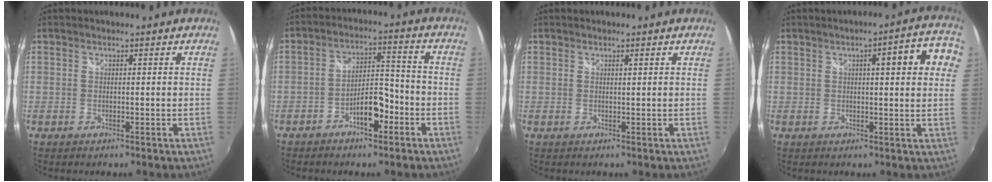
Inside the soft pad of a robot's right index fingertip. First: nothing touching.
{"total": 6.6, "force": [-3.8, 2.6, 4.7], "torque": [-0.082, 0.021, -0.054]}
{"total": 0.5, "force": [0.3, 0.0, 0.4], "torque": [-0.005, 0.001, 0.006]}
{"total": 9.9, "force": [2.9, 1.8, 9.2], "torque": [-0.115, 0.026, 0.042]}